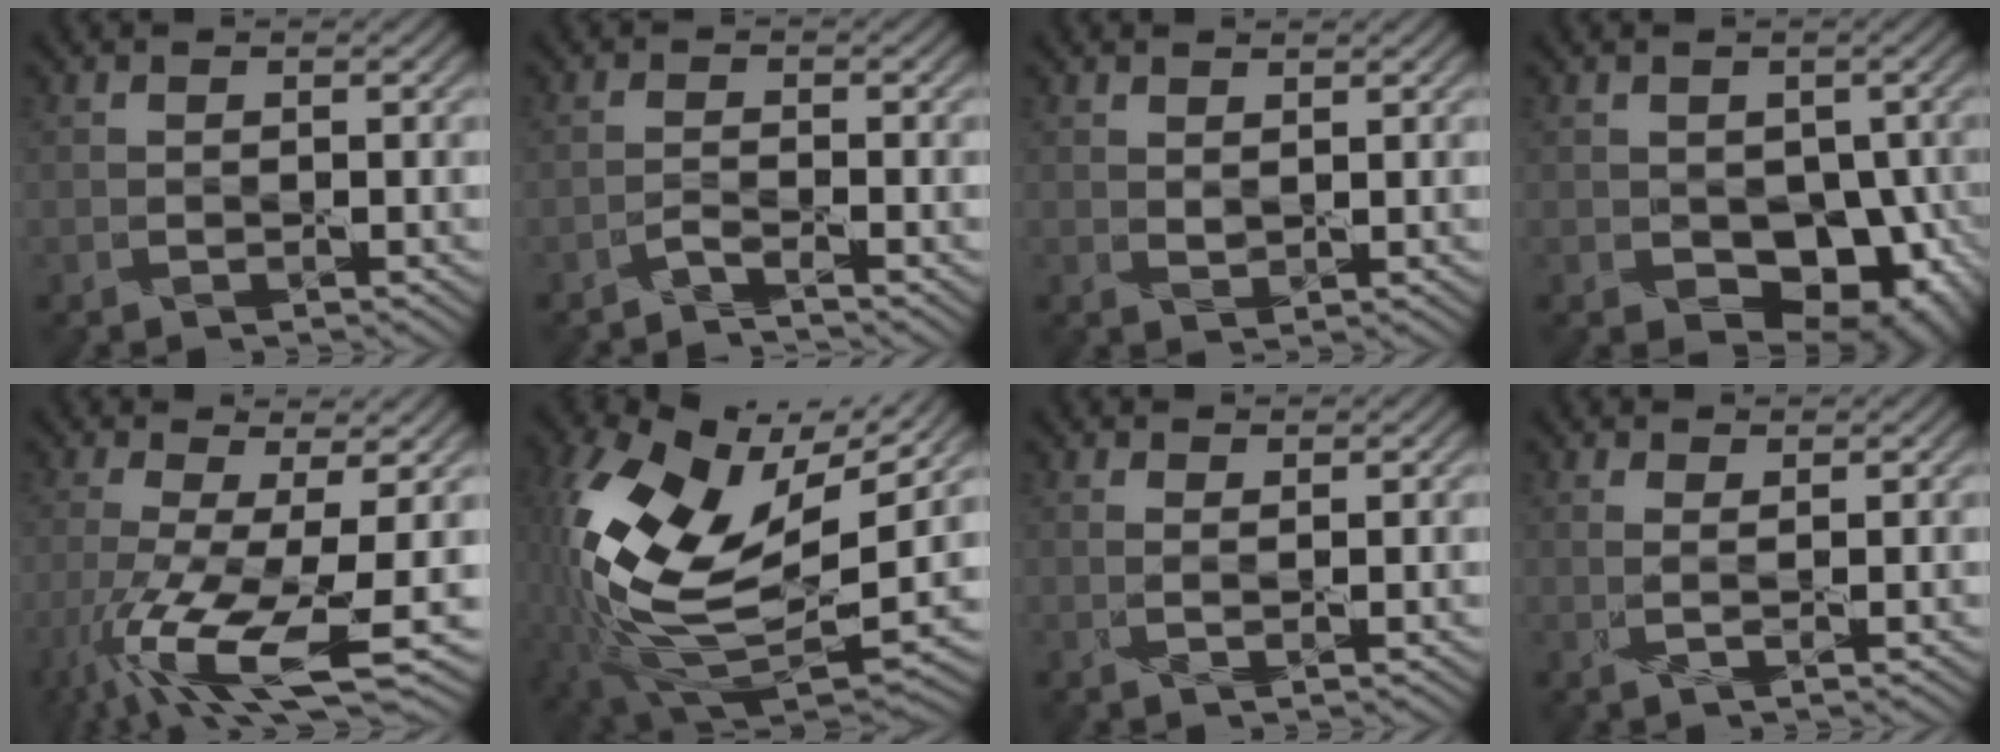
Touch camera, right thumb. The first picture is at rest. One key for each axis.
{"total": 1.5, "fx": -1.4, "fy": 0.1, "fz": 0.5, "tx": -0.007, "ty": 0.001, "tz": -0.038}
{"total": 1.0, "fx": 1.0, "fy": 0.3, "fz": 0.3, "tx": -0.013, "ty": -0.005, "tz": 0.022}
{"total": 9.1, "fx": -2.1, "fy": 6.3, "fz": 6.2, "tx": -0.100, "ty": -0.038, "tz": -0.012}
{"total": 11.0, "fx": -3.9, "fy": 2.6, "fz": 10.0, "tx": -0.192, "ty": -0.020, "tz": -0.067}
{"total": 17.9, "fx": 2.1, "fy": 10.0, "fz": 14.7, "tx": -0.349, "ty": -0.031, "tz": 0.048}
{"total": 0.9, "fx": 0.7, "fy": 0.1, "fz": 0.5, "tx": -0.012, "ty": -0.002, "tz": 0.010}
{"total": 1.2, "fx": 0.7, "fy": 0.2, "fz": 0.9, "tx": -0.022, "ty": -0.002, "tz": 0.008}